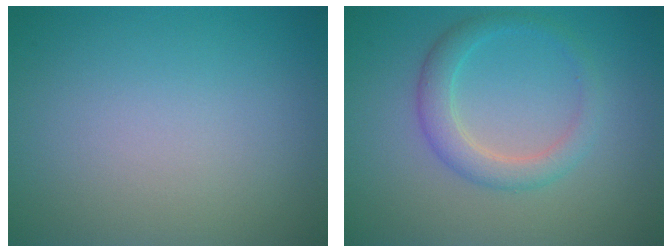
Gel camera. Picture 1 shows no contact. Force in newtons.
{"total": 2.8, "press": 2.8, "slide": 0.1}